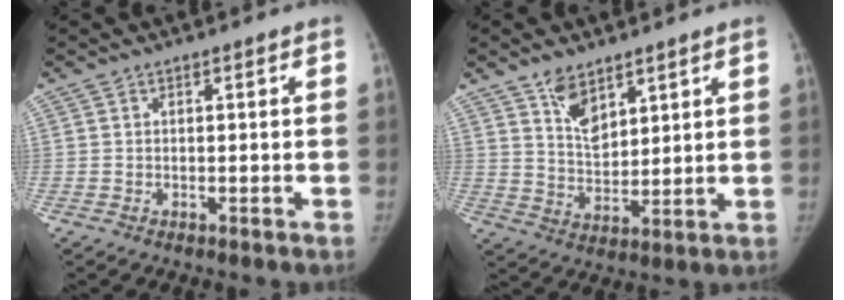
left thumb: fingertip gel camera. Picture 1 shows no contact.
{"total": 7.6, "force": [4.9, 4.0, 4.2], "torque": [-0.050, -0.039, 0.096]}